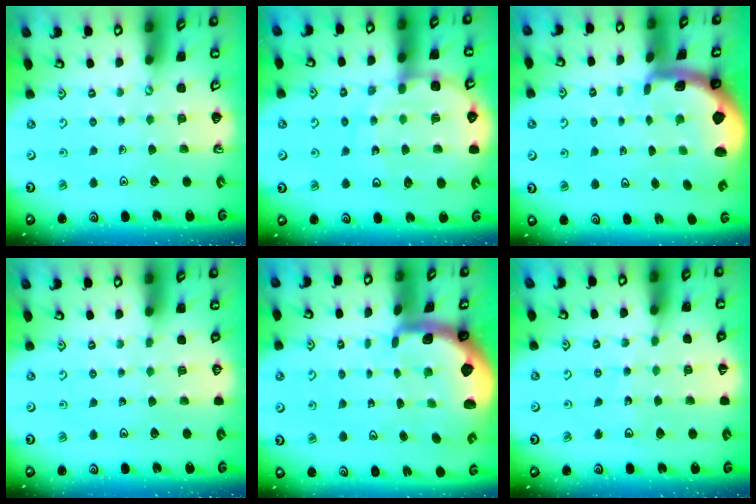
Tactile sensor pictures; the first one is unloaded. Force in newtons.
{"total": 13.0, "press": 12.6, "slide": 3.1}
{"total": 1.8, "press": 1.8, "slide": 0.4}
{"total": 0.0}
{"total": 2.6, "press": 2.5, "slide": 0.6}
{"total": 6.4, "press": 6.1, "slide": 2.0}